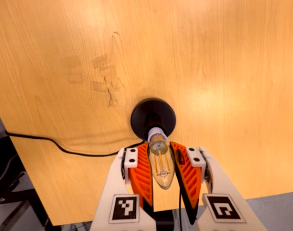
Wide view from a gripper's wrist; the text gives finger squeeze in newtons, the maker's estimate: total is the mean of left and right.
{"total": 17.4, "left": 16.2, "right": 18.6}